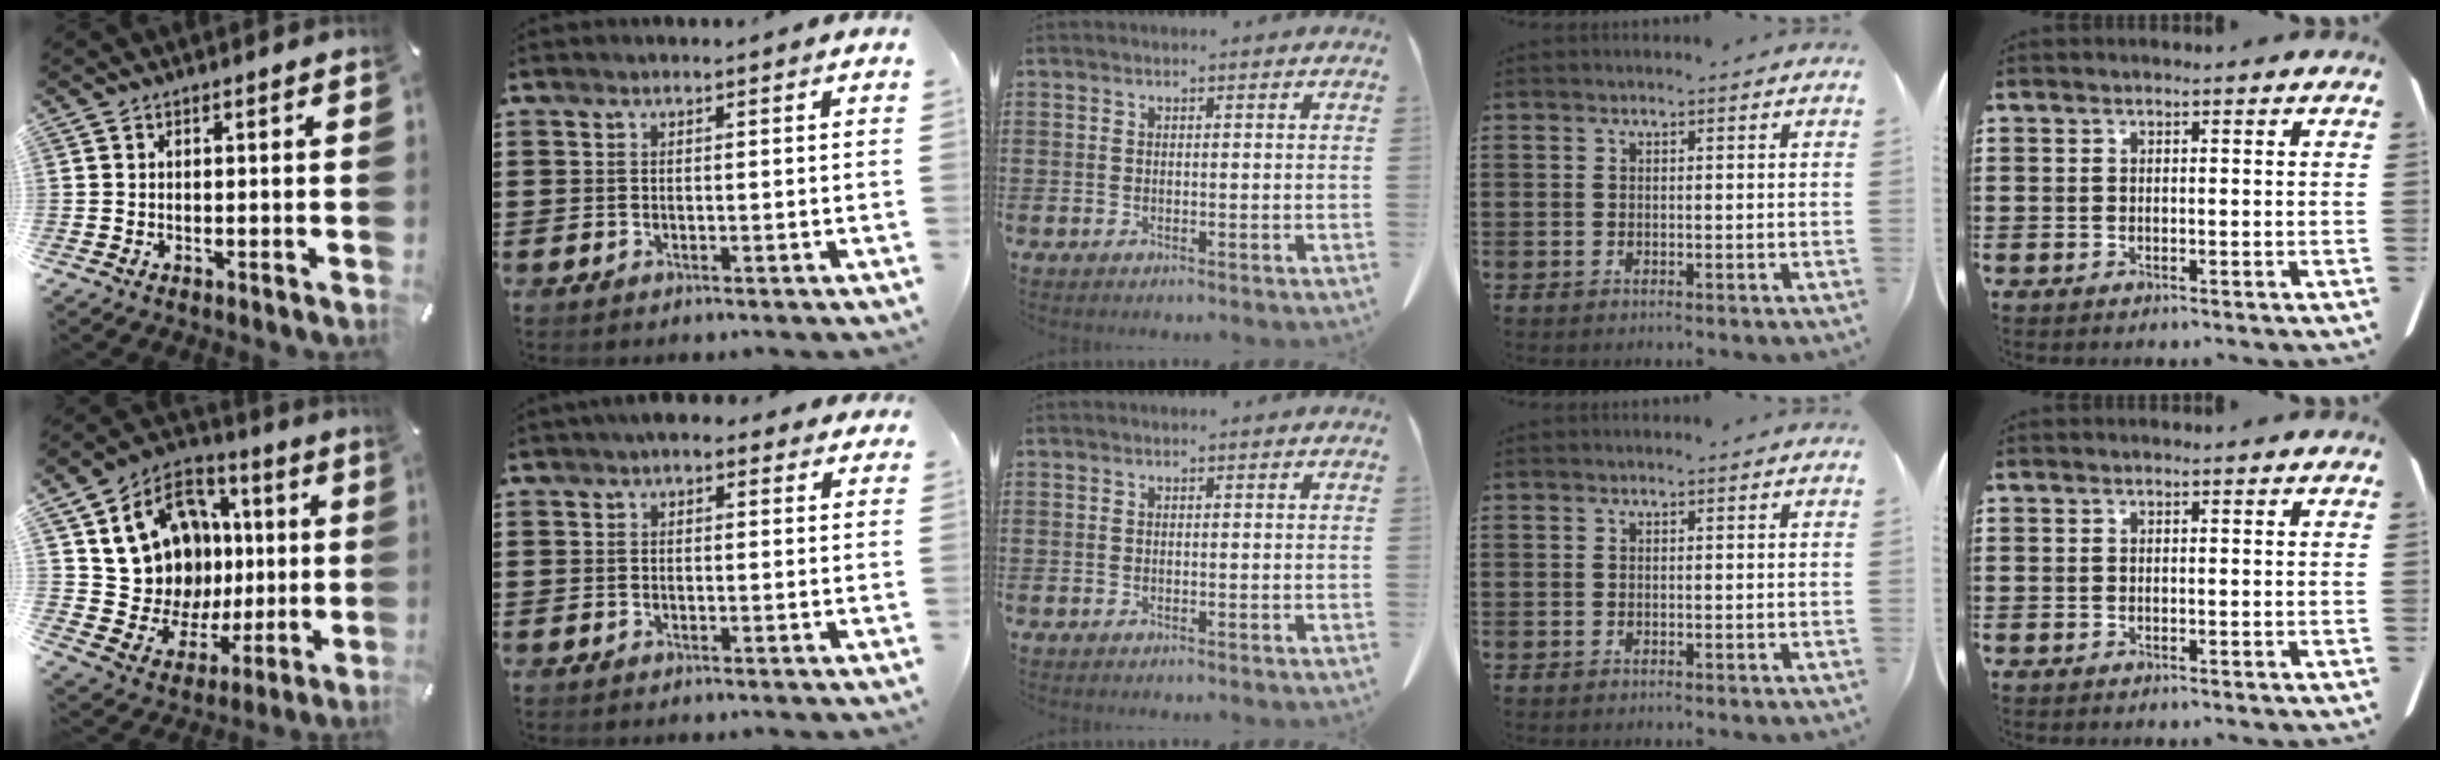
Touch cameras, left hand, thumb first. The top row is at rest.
{"thumb": {"total": 16.0, "force": [3.8, 14.5, 5.8], "torque": [-0.116, -0.033, 0.098]}, "index": {"total": 2.8, "force": [2.0, 1.4, 1.4], "torque": [-0.026, 0.003, 0.033]}}